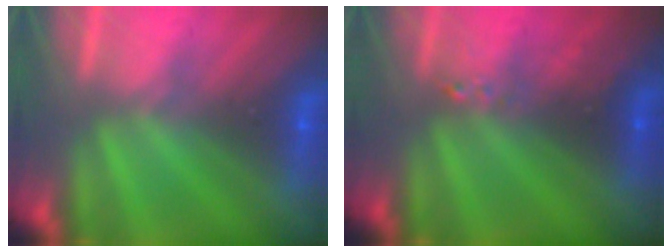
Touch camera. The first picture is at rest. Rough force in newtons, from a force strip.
{"total": 2.5}